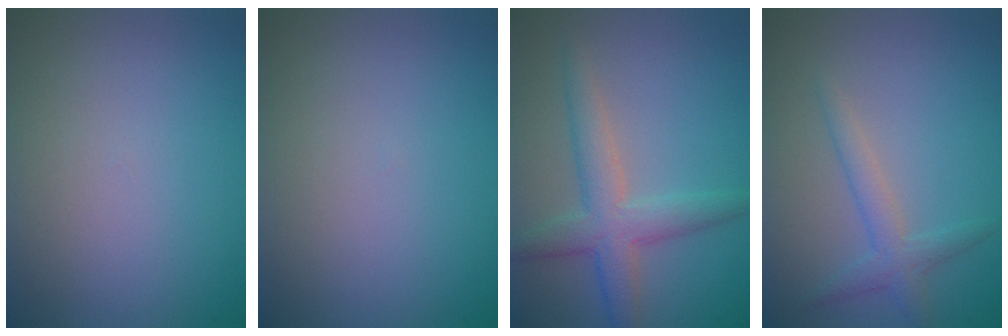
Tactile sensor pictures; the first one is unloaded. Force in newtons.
{"total": 0.0}
{"total": 4.2, "press": 4.2, "slide": 0.1}
{"total": 2.2, "press": 2.2, "slide": 0.1}